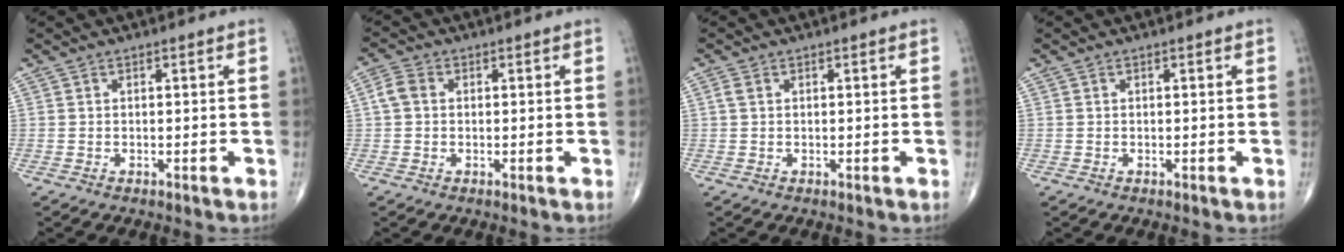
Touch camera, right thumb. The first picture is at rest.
{"total": 3.3, "force": [0.3, 2.6, 2.1], "torque": [-0.045, 0.011, 0.000]}
{"total": 1.2, "force": [0.3, 0.8, 0.8], "torque": [-0.023, 0.005, 0.008]}
{"total": 0.0}